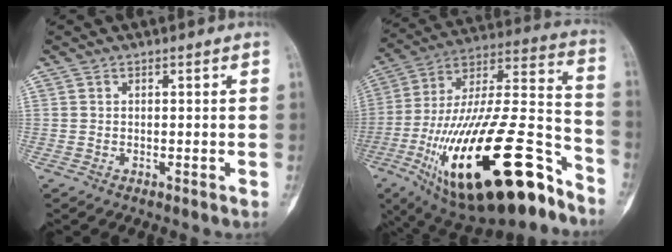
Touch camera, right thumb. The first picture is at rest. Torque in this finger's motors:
{"motor_torque": [0.84, 1.21, 2.29, -0.48, 0.34]}